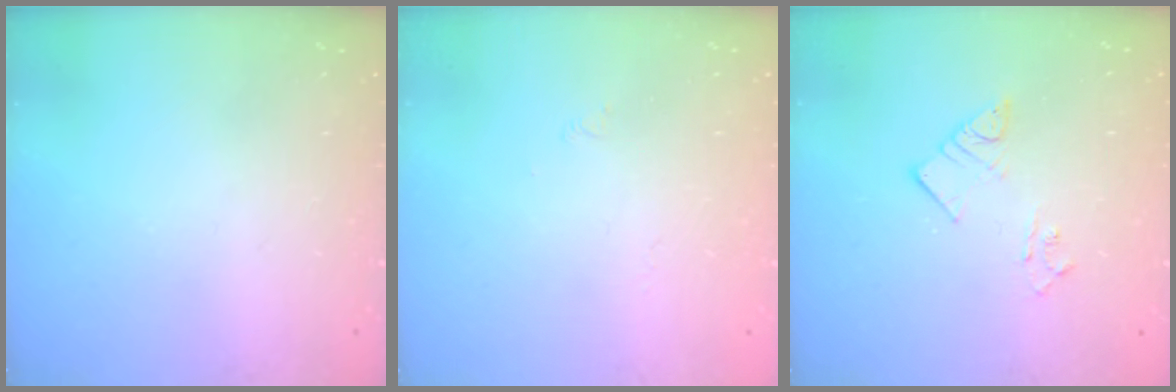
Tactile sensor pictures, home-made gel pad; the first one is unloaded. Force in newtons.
{"total": 1.7, "press": 1.6, "slide": 0.4}
{"total": 5.5, "press": 5.5, "slide": 0.4}